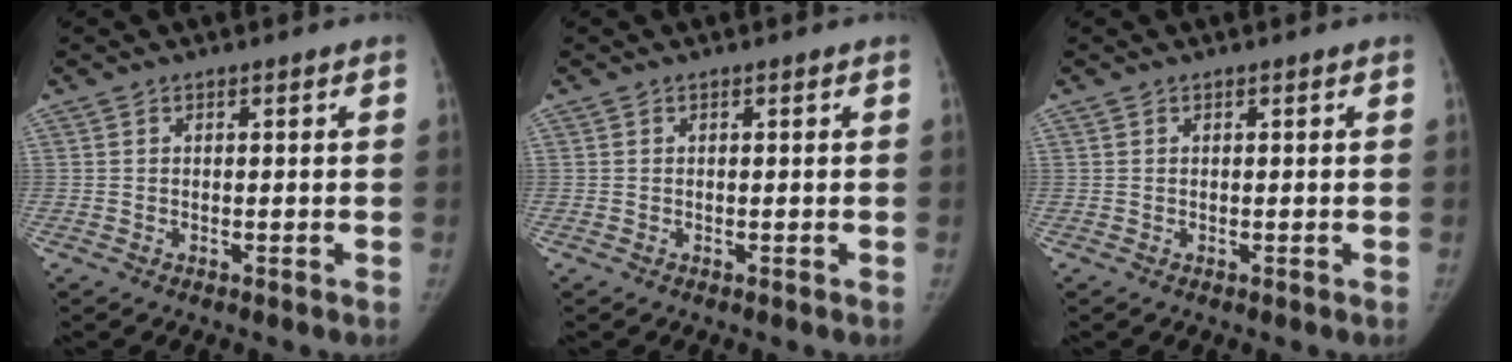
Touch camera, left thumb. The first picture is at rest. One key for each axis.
{"total": 0.0}
{"total": 0.0}